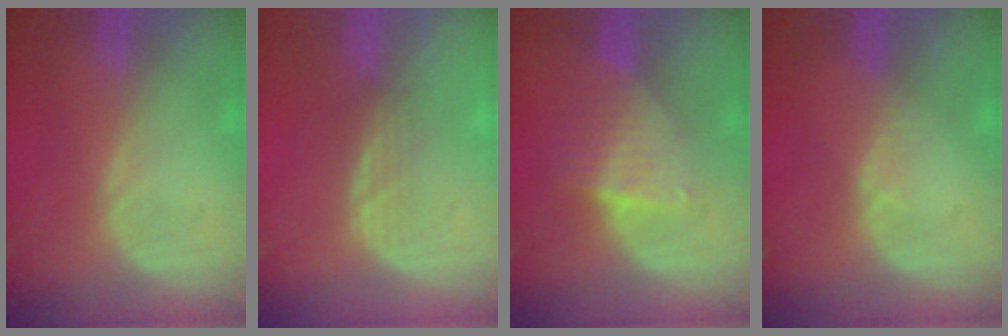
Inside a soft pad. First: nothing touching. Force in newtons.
{"total": 2.1, "press": 2.1, "slide": 0.2}
{"total": 6.5, "press": 5.9, "slide": 2.8}
{"total": 1.1, "press": 1.1, "slide": 0.2}